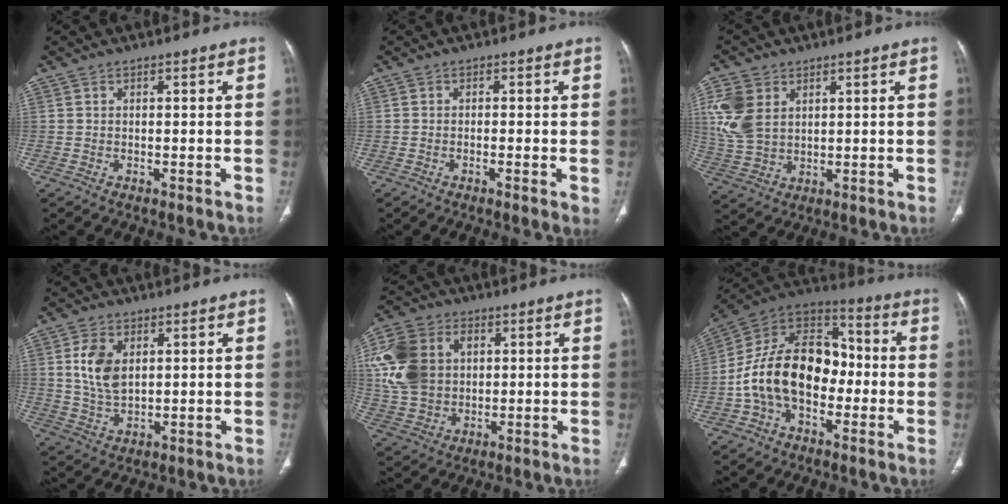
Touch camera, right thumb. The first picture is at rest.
{"total": 2.4, "force": [-0.6, 0.3, 2.3], "torque": [-0.047, -0.007, -0.013]}
{"total": 10.3, "force": [3.1, 7.3, 6.6], "torque": [-0.142, -0.006, 0.069]}
{"total": 8.1, "force": [2.1, 5.0, 6.0], "torque": [-0.110, -0.009, 0.048]}
{"total": 15.8, "force": [3.2, 12.1, 9.7], "torque": [-0.183, 0.009, 0.059]}
{"total": 19.6, "force": [-3.0, 13.2, 14.2], "torque": [-0.224, 0.051, -0.057]}